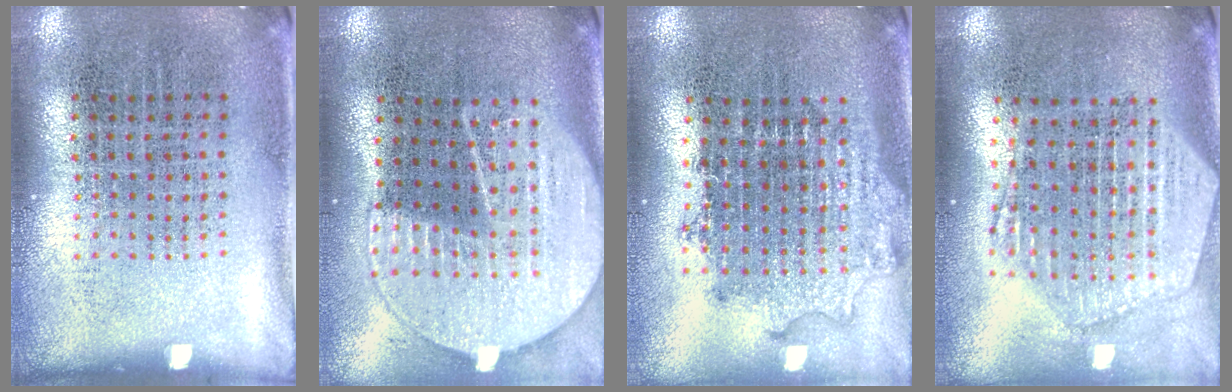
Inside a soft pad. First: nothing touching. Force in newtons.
{"total": 2.0, "press": 1.7, "slide": 1.0}
{"total": 1.8, "press": 1.5, "slide": 1.0}
{"total": 2.4, "press": 2.1, "slide": 1.3}